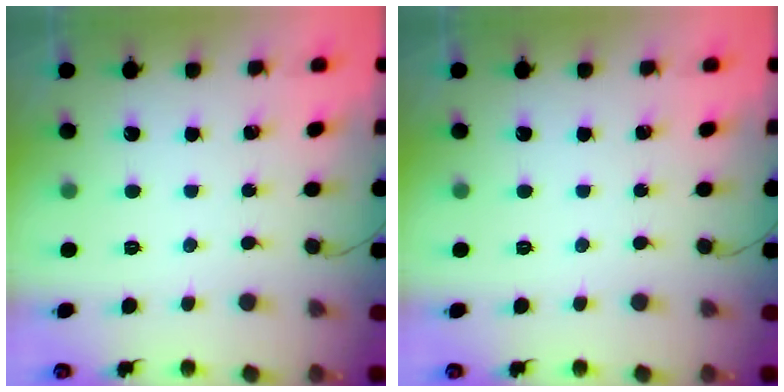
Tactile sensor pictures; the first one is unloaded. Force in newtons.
{"total": 0.0}